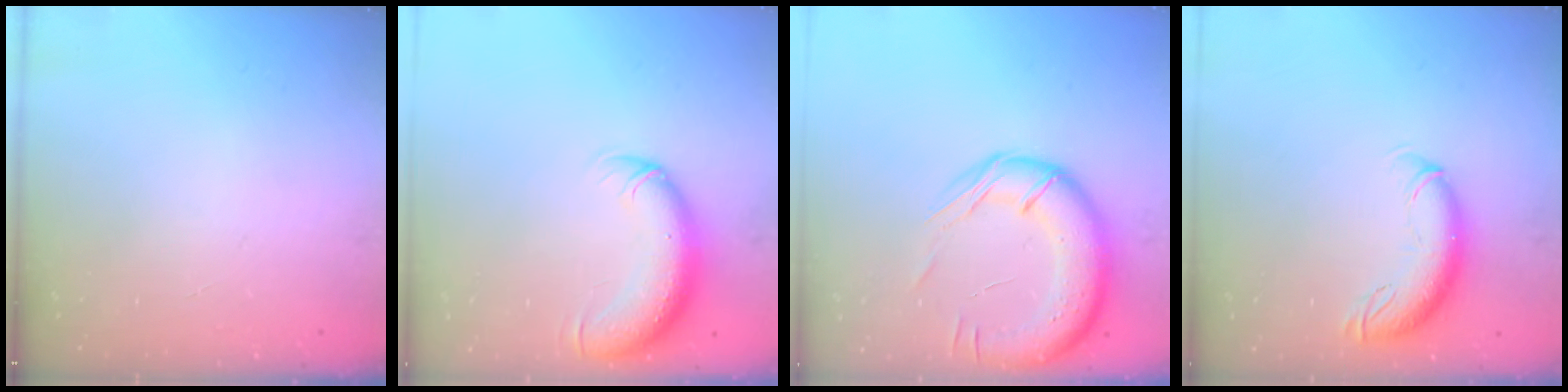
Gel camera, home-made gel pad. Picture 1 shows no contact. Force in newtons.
{"total": 11.2, "press": 10.8, "slide": 2.9}
{"total": 18.4, "press": 18.0, "slide": 3.7}
{"total": 10.2, "press": 10.0, "slide": 2.3}